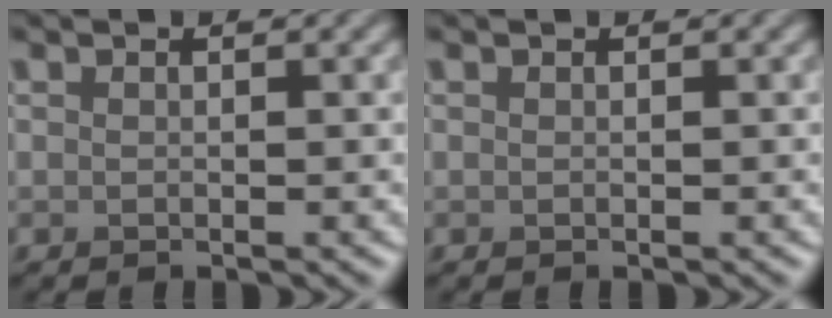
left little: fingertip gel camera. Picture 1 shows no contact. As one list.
[{"total": 0.0}]